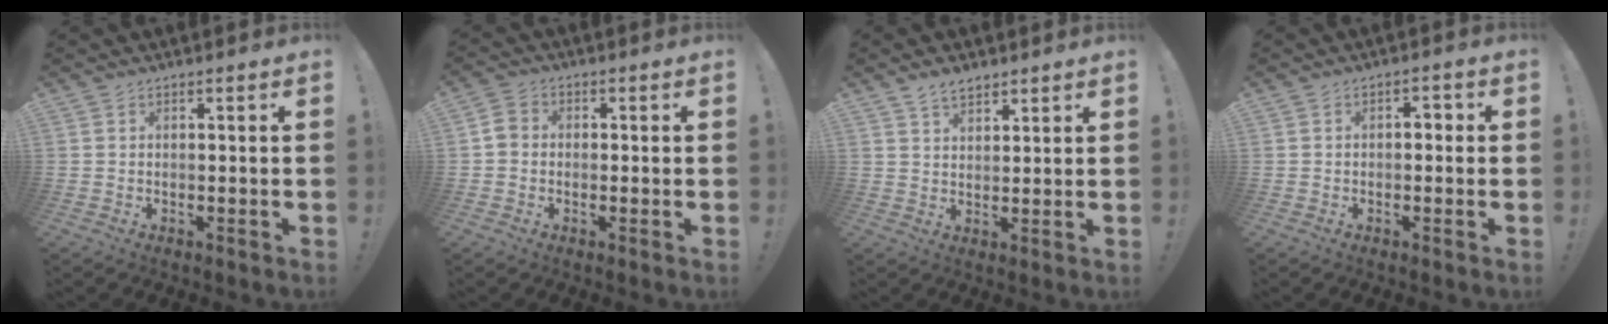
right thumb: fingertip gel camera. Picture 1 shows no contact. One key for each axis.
{"total": 4.0, "fx": -1.0, "fy": 3.4, "fz": 1.9, "tx": -0.046, "ty": 0.019, "tz": -0.016}
{"total": 4.8, "fx": 3.7, "fy": 2.5, "fz": 1.8, "tx": -0.024, "ty": -0.018, "tz": 0.068}
{"total": 2.4, "fx": -0.8, "fy": 1.5, "fz": 1.7, "tx": -0.025, "ty": 0.007, "tz": -0.018}